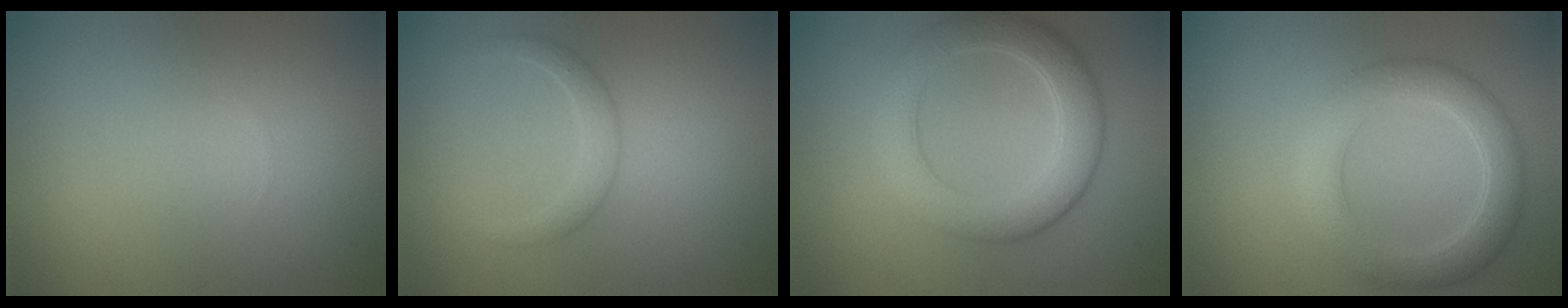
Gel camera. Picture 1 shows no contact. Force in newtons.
{"total": 1.7, "press": 1.7, "slide": 0.1}
{"total": 5.3, "press": 5.3, "slide": 0.5}
{"total": 4.5, "press": 4.4, "slide": 0.4}